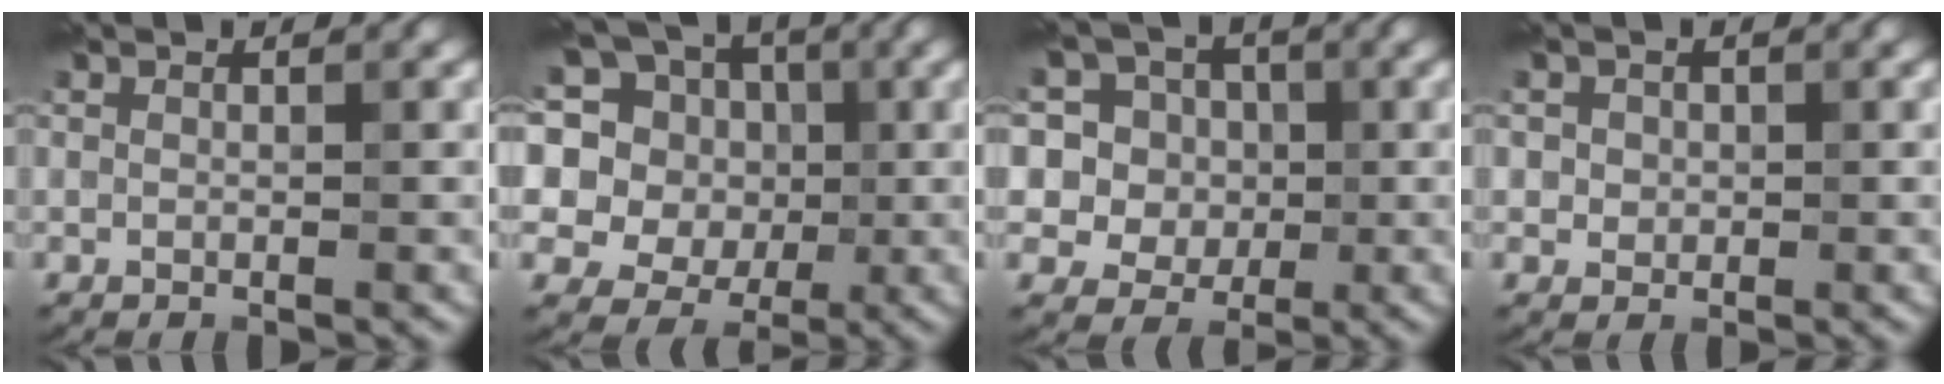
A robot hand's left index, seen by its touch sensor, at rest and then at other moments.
{"total": 17.0, "force": [7.2, 13.7, 7.1], "torque": [-0.199, 0.053, 0.115]}
{"total": 10.2, "force": [3.3, 9.0, 3.5], "torque": [-0.099, 0.032, 0.048]}
{"total": 1.6, "force": [0.3, 1.4, 0.5], "torque": [-0.007, 0.000, 0.012]}